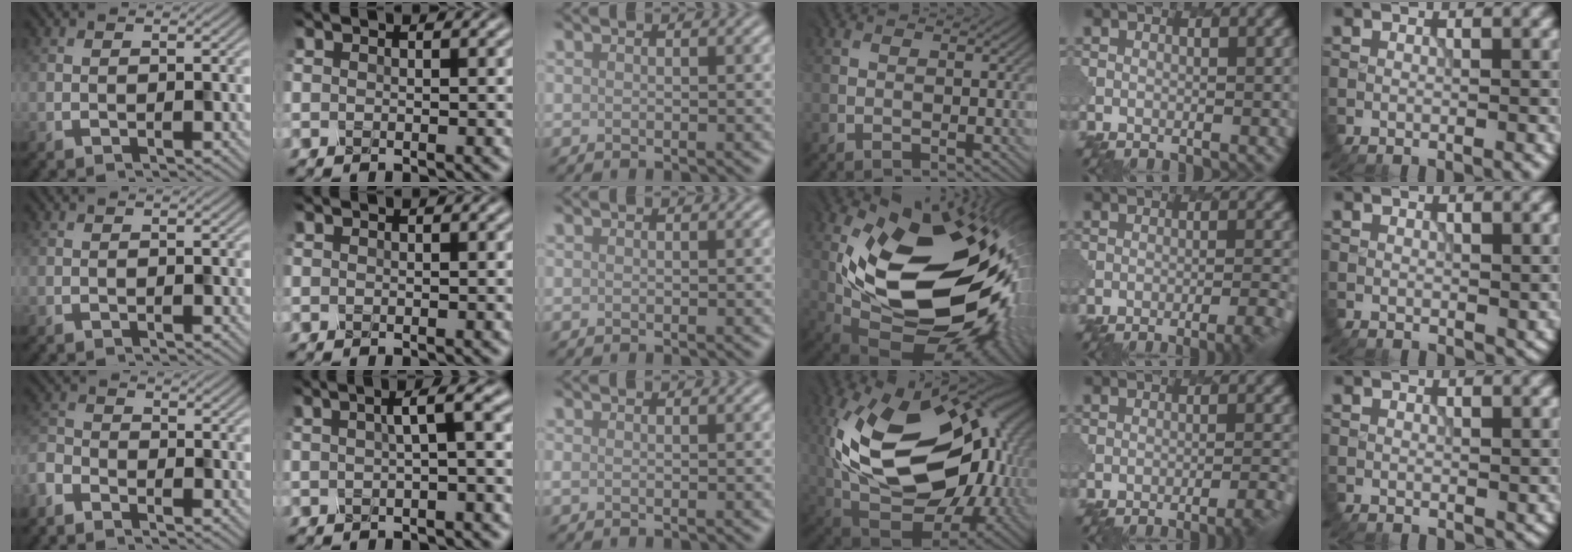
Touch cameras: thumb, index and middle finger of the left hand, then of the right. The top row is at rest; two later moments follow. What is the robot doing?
{"motion": "dispense", "object": "toothpaste"}